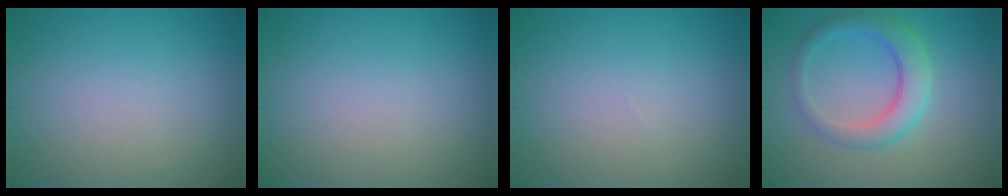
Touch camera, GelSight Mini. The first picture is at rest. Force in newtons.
{"total": 0.0}
{"total": 0.0}
{"total": 4.3, "press": 4.3, "slide": 0.1}